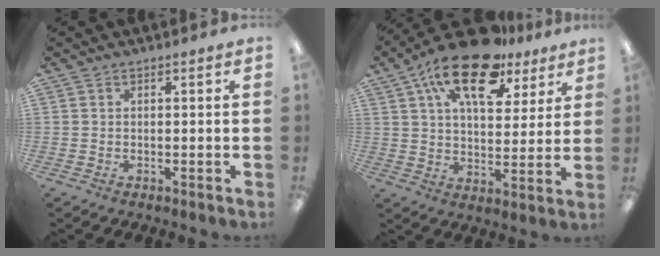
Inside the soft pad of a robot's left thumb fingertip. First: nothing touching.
{"total": 19.5, "force": [11.9, 9.1, 12.4], "torque": [-0.204, -0.050, 0.201]}